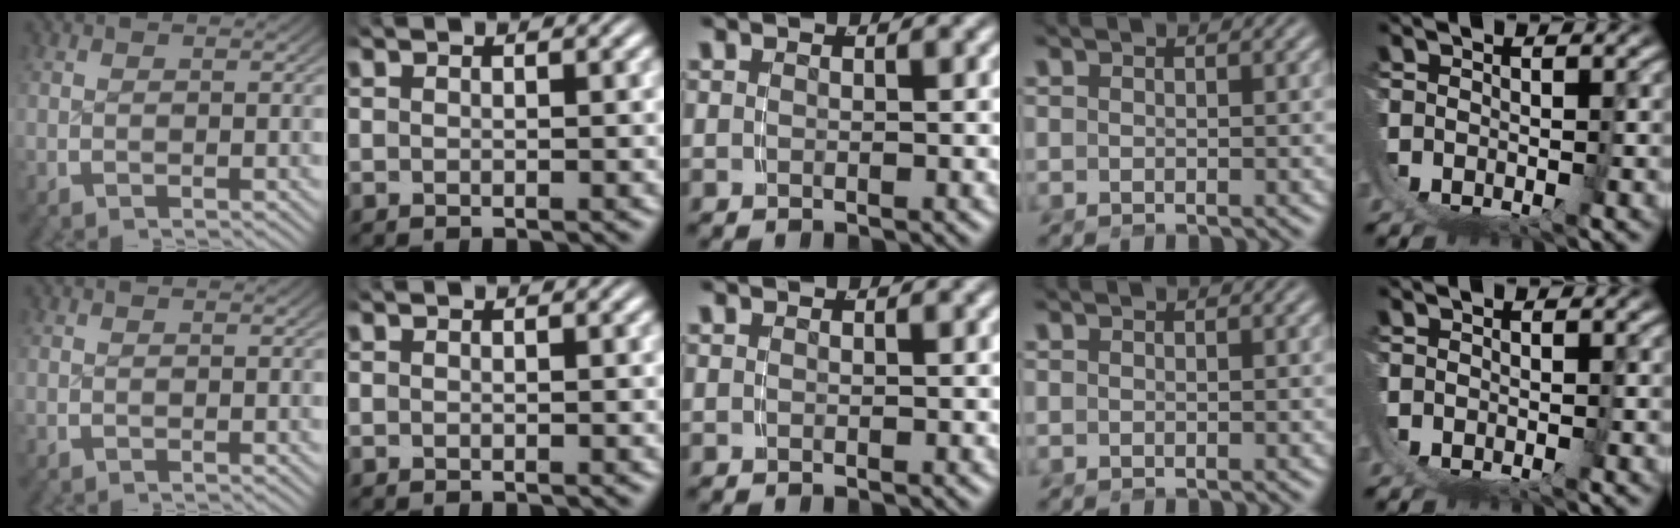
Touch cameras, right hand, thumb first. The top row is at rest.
{}